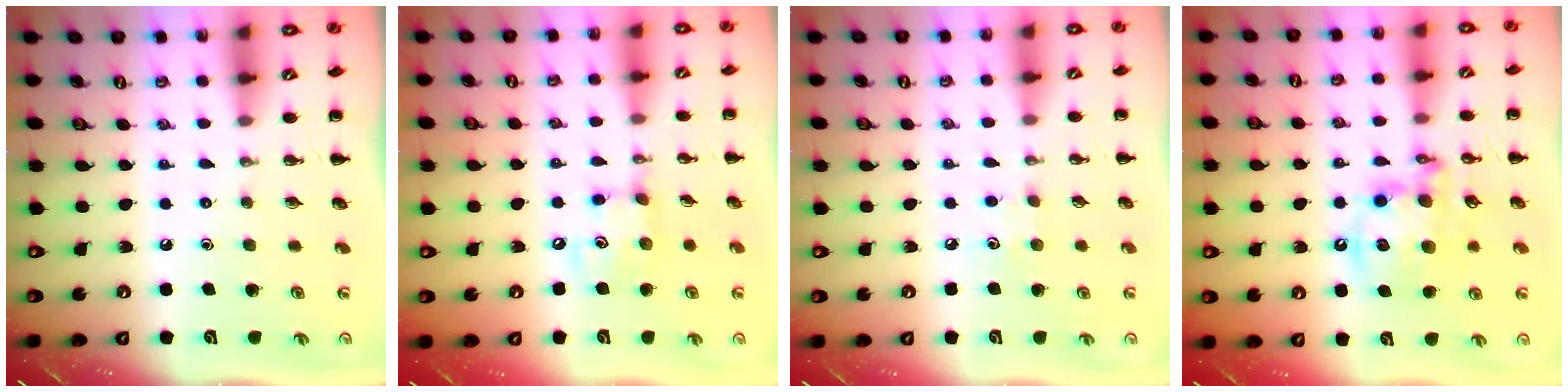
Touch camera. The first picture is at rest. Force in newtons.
{"total": 7.0, "press": 6.9, "slide": 0.9}
{"total": 4.8, "press": 4.7, "slide": 1.3}
{"total": 13.3, "press": 13.0, "slide": 2.7}